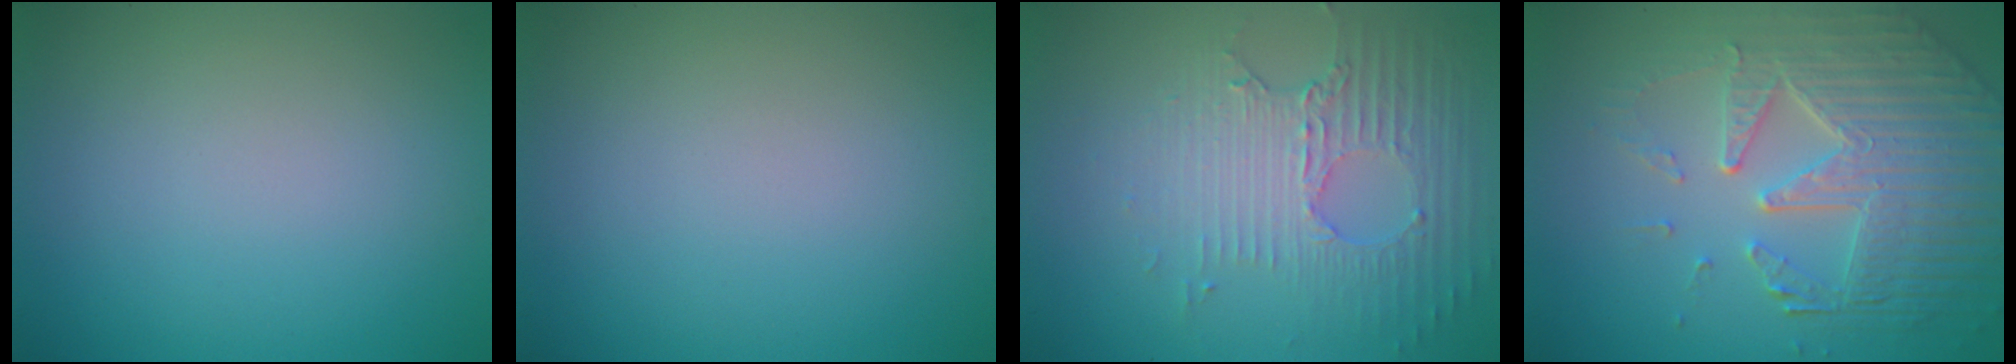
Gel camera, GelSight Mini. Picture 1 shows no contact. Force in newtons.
{"total": 0.0}
{"total": 5.4, "press": 3.5, "slide": 4.1}
{"total": 7.2, "press": 5.2, "slide": 5.0}